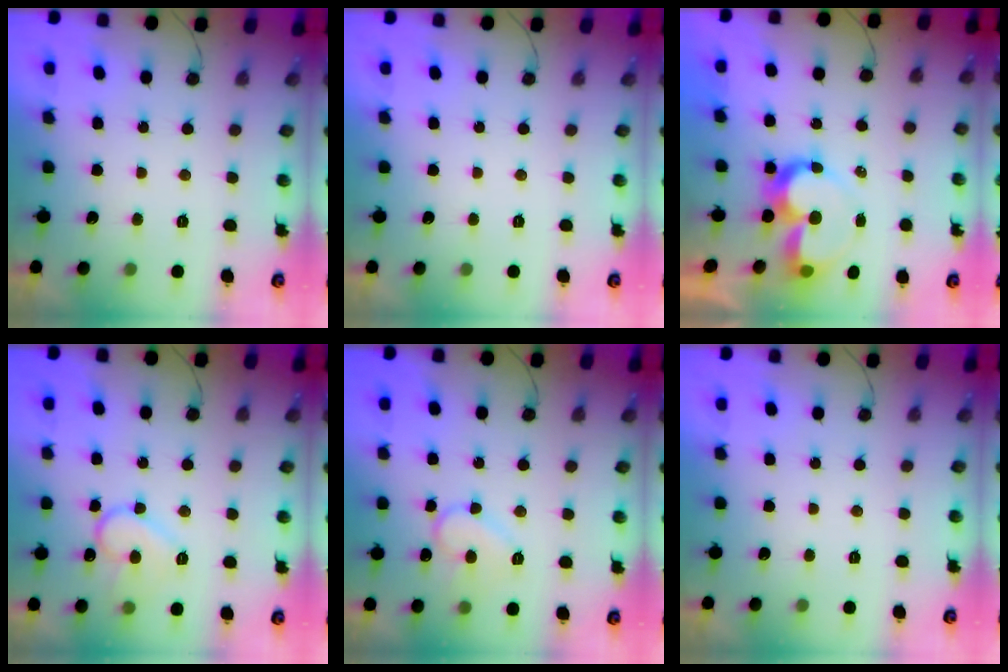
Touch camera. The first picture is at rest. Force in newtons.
{"total": 0.0}
{"total": 10.5, "press": 10.4, "slide": 0.8}
{"total": 11.4, "press": 11.4, "slide": 0.6}
{"total": 10.5, "press": 10.5, "slide": 1.0}
{"total": 0.0}